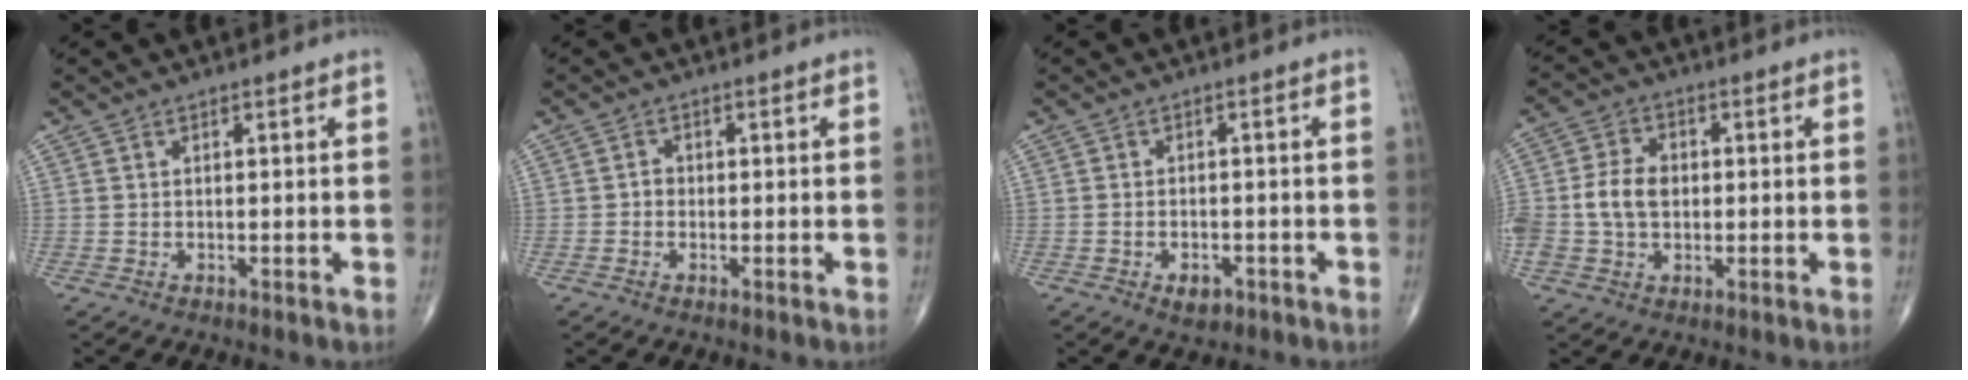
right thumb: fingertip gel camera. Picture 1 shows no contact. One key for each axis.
{"total": 1.2, "fx": -0.4, "fy": 1.0, "fz": 0.6, "tx": 0.000, "ty": 0.005, "tz": -0.010}
{"total": 3.3, "fx": -1.7, "fy": 2.0, "fz": 2.0, "tx": -0.023, "ty": 0.005, "tz": -0.021}
{"total": 7.7, "fx": -0.3, "fy": 5.7, "fz": 5.3, "tx": -0.097, "ty": 0.013, "tz": -0.008}